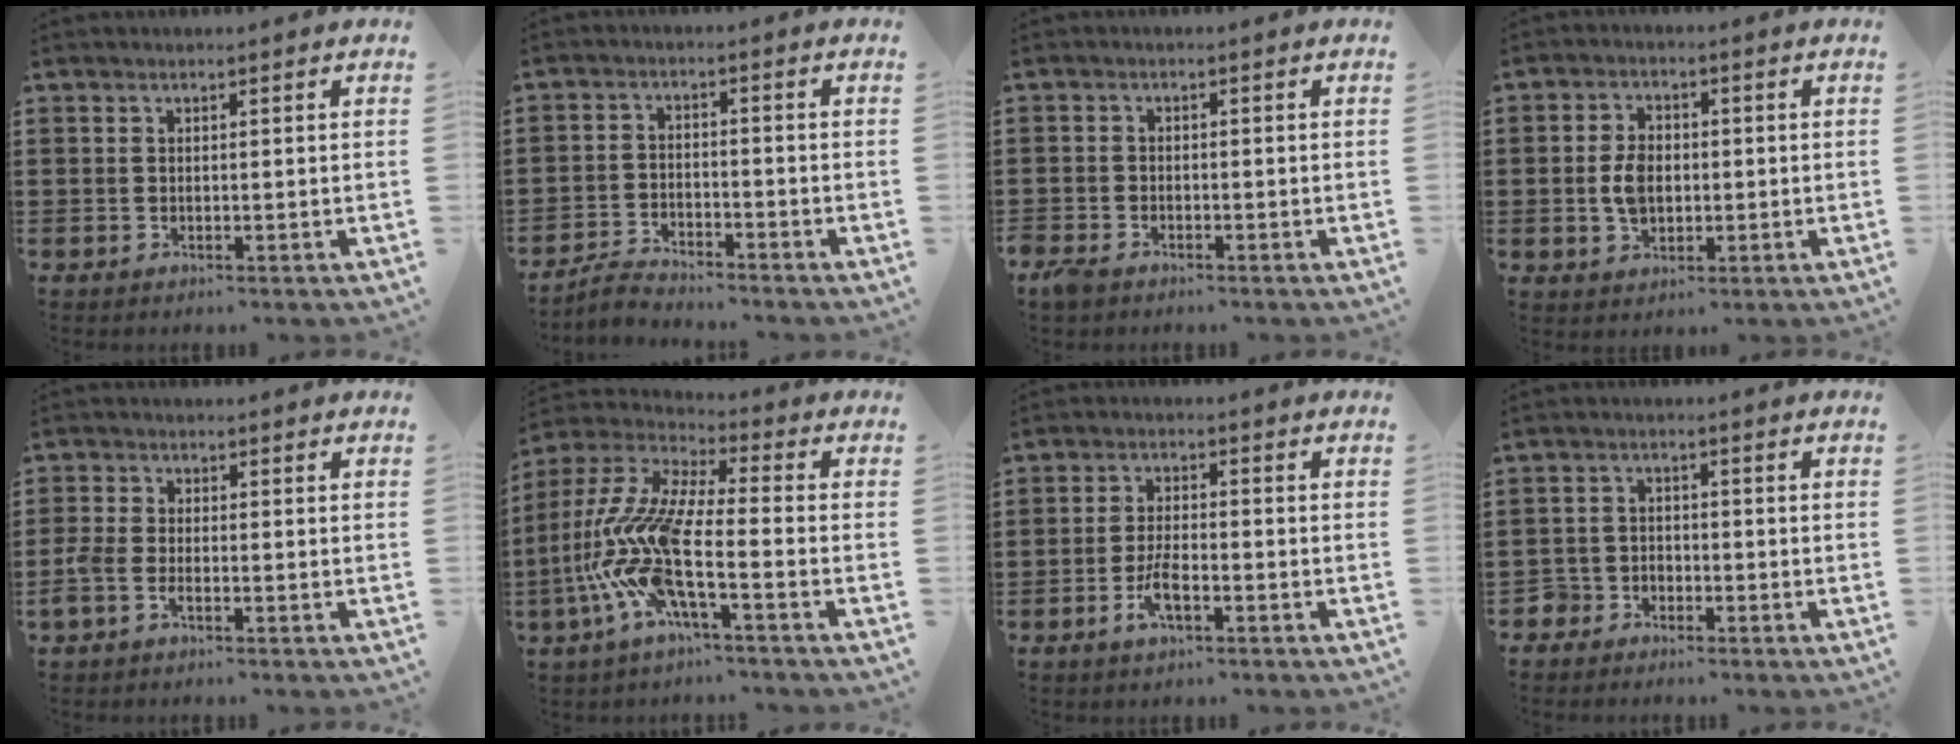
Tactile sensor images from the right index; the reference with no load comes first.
{"total": 3.3, "force": [-3.2, 0.4, 0.1], "torque": [-0.015, 0.006, -0.071]}
{"total": 1.9, "force": [-1.6, 0.8, 0.5], "torque": [-0.020, 0.002, -0.036]}
{"total": 4.7, "force": [-0.3, 3.1, 3.6], "torque": [-0.087, 0.002, -0.010]}
{"total": 2.4, "force": [-1.4, 0.9, 1.8], "torque": [-0.045, -0.002, -0.030]}
{"total": 12.4, "force": [-5.8, 3.1, 10.5], "torque": [-0.261, -0.030, -0.130]}
{"total": 4.4, "force": [-2.1, 1.3, 3.6], "torque": [-0.082, -0.003, -0.044]}
{"total": 2.9, "force": [-2.3, 1.7, 0.0], "torque": [-0.019, 0.000, -0.054]}